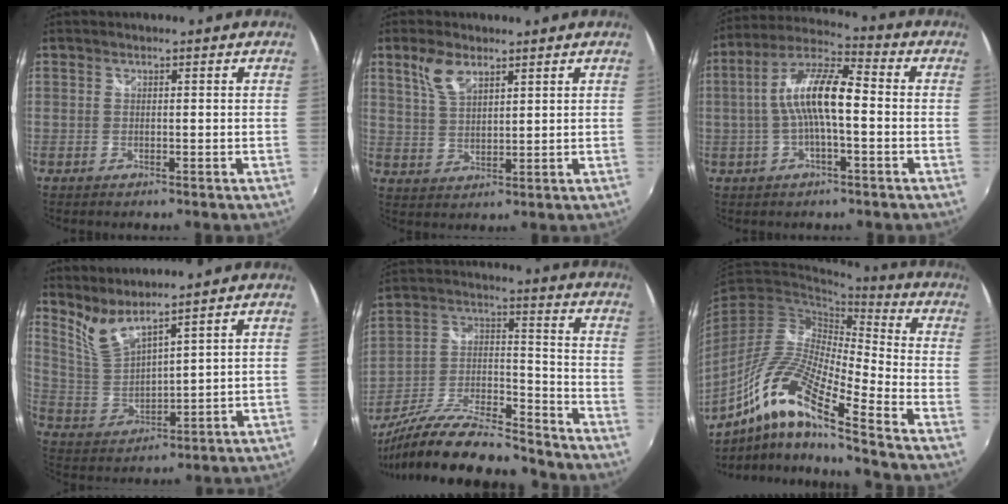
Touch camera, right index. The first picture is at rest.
{"total": 6.0, "force": [3.7, 2.7, 3.8], "torque": [-0.075, 0.007, 0.077]}
{"total": 11.4, "force": [-0.9, 3.0, 11.0], "torque": [-0.218, 0.019, -0.020]}
{"total": 6.6, "force": [5.8, 0.2, 3.1], "torque": [-0.066, -0.020, 0.129]}
{"total": 22.4, "force": [-17.6, 5.9, 12.4], "torque": [-0.246, -0.019, -0.295]}
{"total": 16.1, "force": [-9.4, 2.0, 12.9], "torque": [-0.240, -0.015, -0.193]}